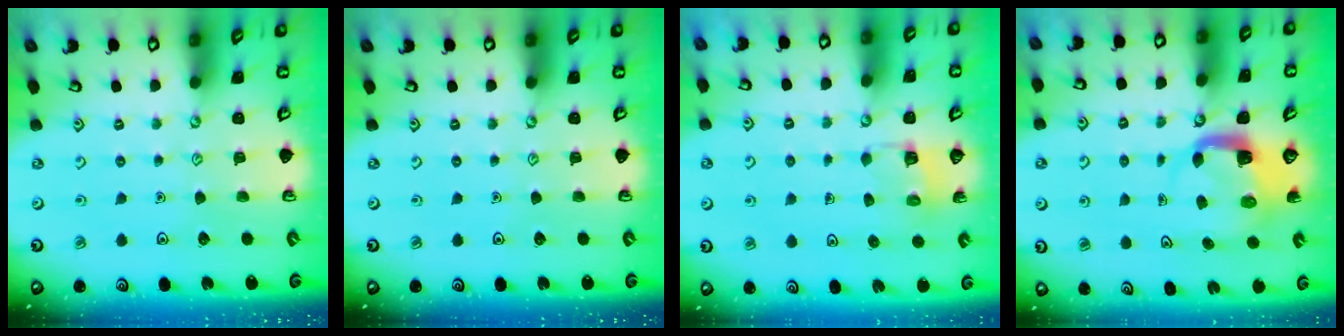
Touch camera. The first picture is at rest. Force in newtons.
{"total": 0.0}
{"total": 2.8, "press": 2.8, "slide": 0.2}
{"total": 3.9, "press": 3.9, "slide": 0.5}